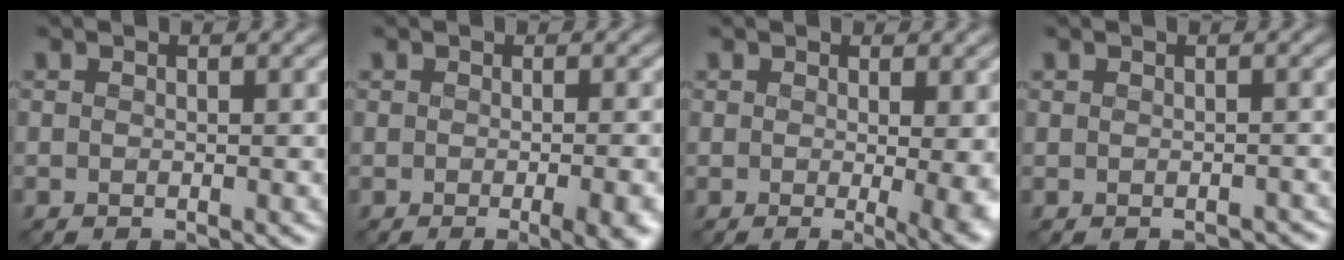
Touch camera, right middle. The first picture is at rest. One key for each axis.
{"total": 4.8, "fx": -1.8, "fy": 1.7, "fz": 4.1, "tx": -0.042, "ty": -0.009, "tz": -0.011}
{"total": 4.8, "fx": -0.2, "fy": 1.7, "fz": 4.5, "tx": -0.049, "ty": -0.015, "tz": 0.001}
{"total": 0.7, "fx": -0.3, "fy": 0.6, "fz": 0.1, "tx": 0.000, "ty": -0.007, "tz": -0.006}